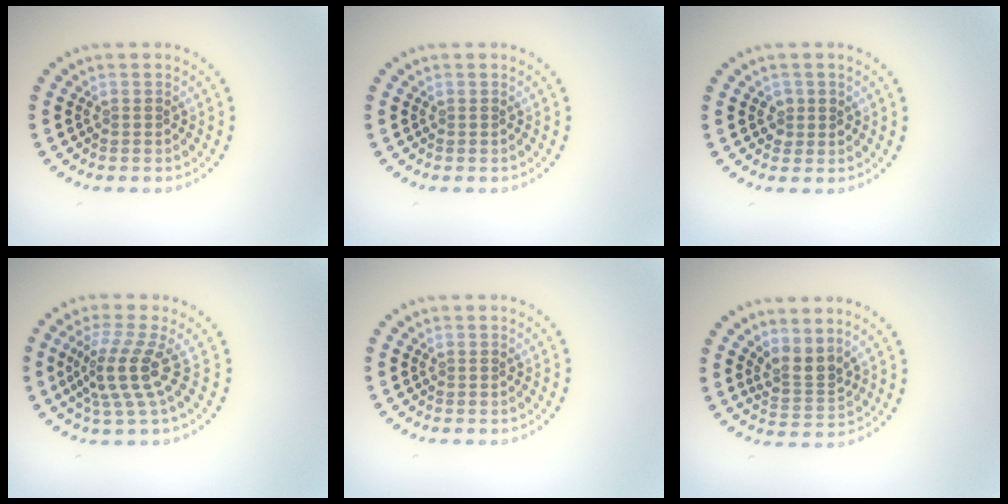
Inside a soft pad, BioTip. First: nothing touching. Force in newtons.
{"total": 0.0}
{"total": 1.2, "press": 1.1, "slide": 0.4}
{"total": 4.0, "press": 2.8, "slide": 2.8}
{"total": 0.0}
{"total": 2.6, "press": 1.9, "slide": 1.8}